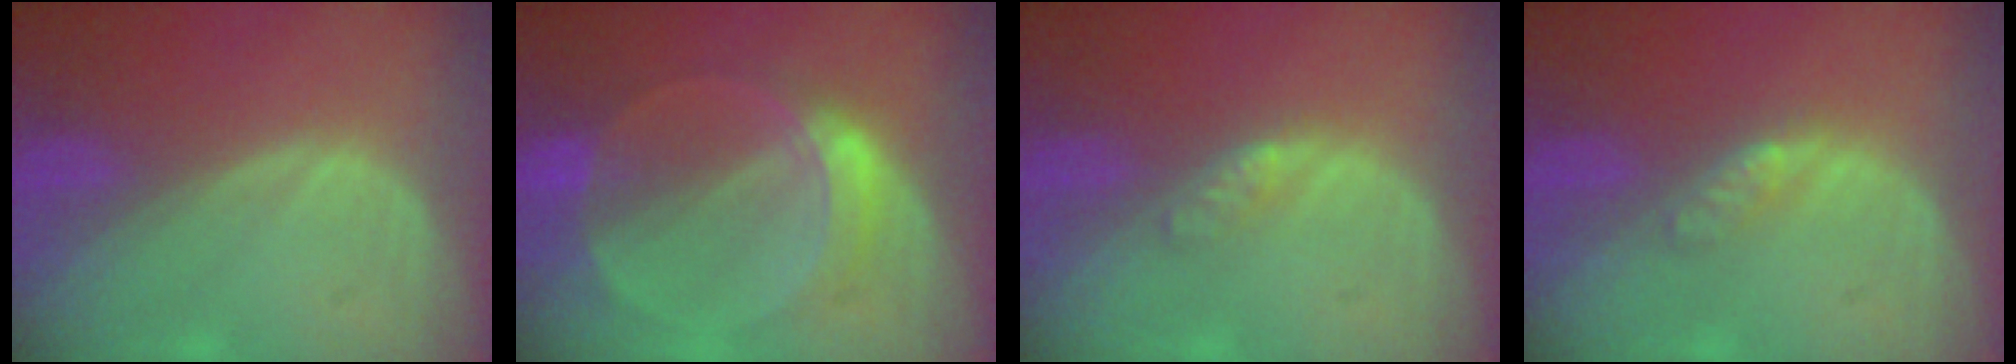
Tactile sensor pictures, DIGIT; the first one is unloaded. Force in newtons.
{"total": 6.4, "press": 5.7, "slide": 2.9}
{"total": 2.0, "press": 2.0, "slide": 0.1}
{"total": 2.4, "press": 2.4, "slide": 0.2}